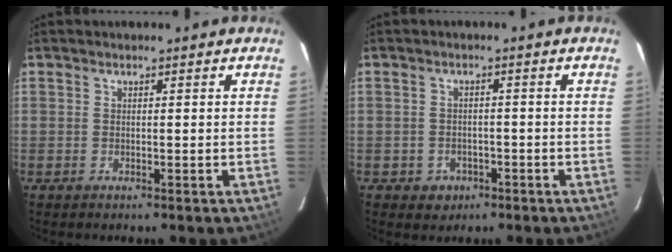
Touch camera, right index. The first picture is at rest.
{"total": 3.8, "force": [-1.8, 3.3, 0.7], "torque": [-0.027, 0.007, -0.019]}